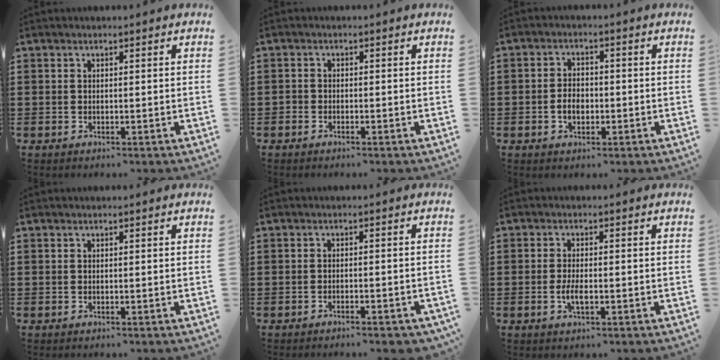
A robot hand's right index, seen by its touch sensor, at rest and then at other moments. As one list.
[{"total": 1.0, "force": [-0.9, 0.4, 0.1], "torque": [-0.004, 0.002, -0.019]}, {"total": 3.2, "force": [-0.8, 2.2, 2.2], "torque": [-0.037, 0.000, -0.018]}, {"total": 0.0}, {"total": 1.6, "force": [-1.4, 0.1, 0.8], "torque": [-0.016, 0.002, -0.028]}, {"total": 3.1, "force": [-0.8, 0.9, 2.9], "torque": [-0.060, -0.007, -0.015]}]